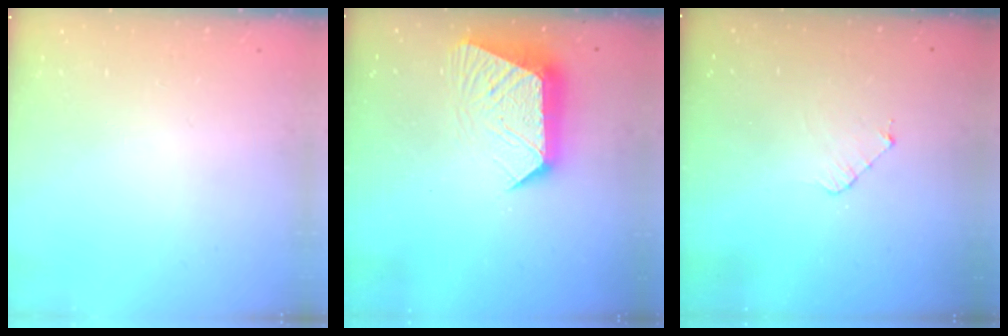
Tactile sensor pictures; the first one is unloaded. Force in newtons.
{"total": 12.9, "press": 12.9, "slide": 1.1}
{"total": 3.7, "press": 3.6, "slide": 0.3}